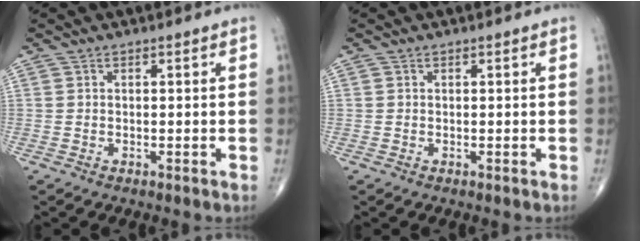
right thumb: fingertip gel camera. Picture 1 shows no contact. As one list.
[{"total": 0.0}]